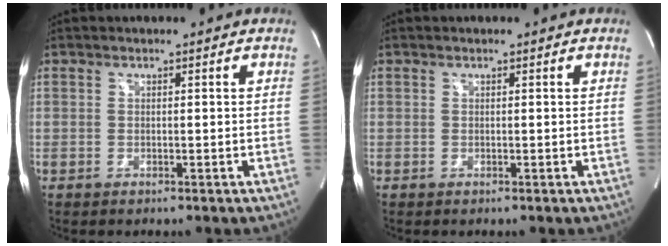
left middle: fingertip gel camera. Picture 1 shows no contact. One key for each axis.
{"total": 0.0}